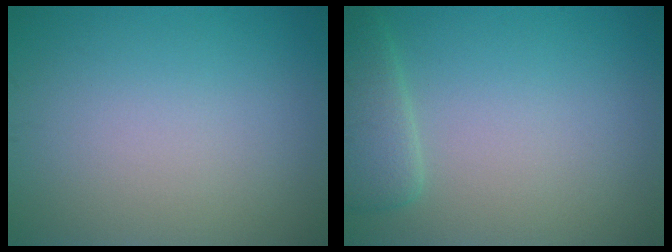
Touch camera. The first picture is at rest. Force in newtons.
{"total": 2.9, "press": 2.9, "slide": 0.3}